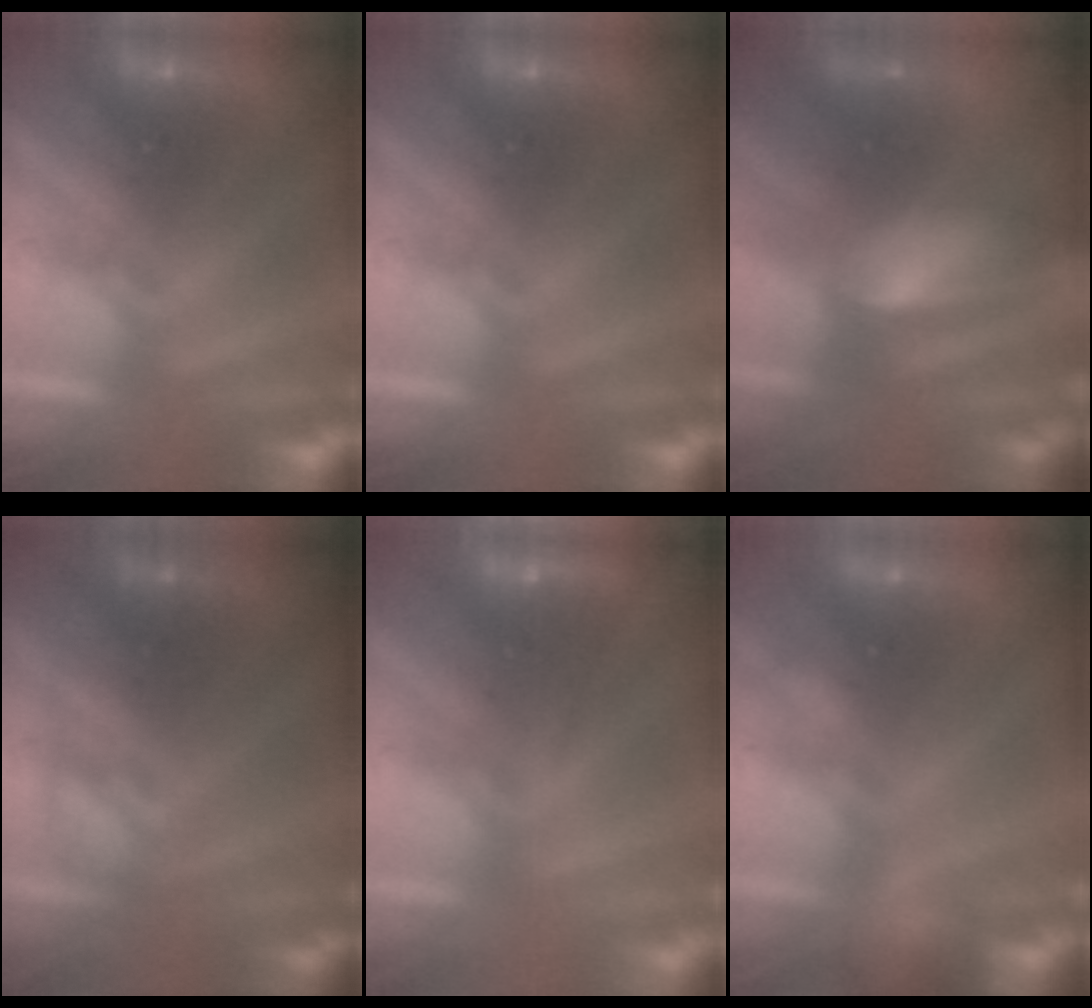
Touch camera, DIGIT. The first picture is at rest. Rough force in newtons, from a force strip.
{"total": 0.0}
{"total": 6.1}
{"total": 2.4}
{"total": 2.9}
{"total": 2.5}